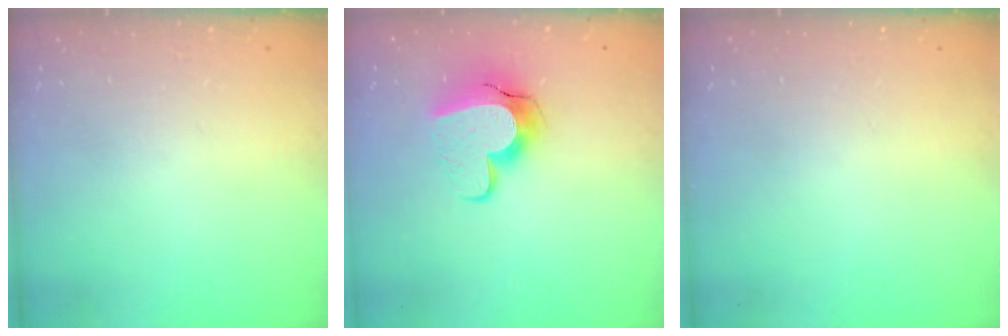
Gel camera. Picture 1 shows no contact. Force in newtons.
{"total": 11.2, "press": 11.2, "slide": 1.0}
{"total": 0.0}